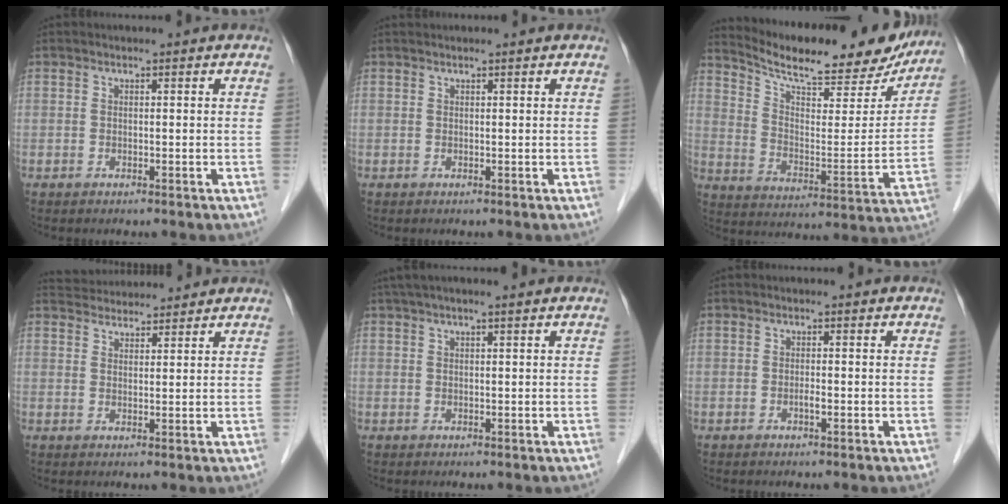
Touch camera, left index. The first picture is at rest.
{"total": 1.6, "force": [1.5, 0.0, 0.5], "torque": [-0.009, 0.021, 0.024]}
{"total": 23.1, "force": [20.4, 5.3, 9.6], "torque": [-0.146, -0.021, 0.280]}
{"total": 8.1, "force": [7.9, 1.2, 1.5], "torque": [-0.031, 0.034, 0.121]}
{"total": 6.2, "force": [5.0, 0.0, 3.7], "torque": [-0.062, 0.039, 0.077]}
{"total": 0.6, "force": [-0.2, 0.0, 0.5], "torque": [-0.009, 0.001, -0.006]}